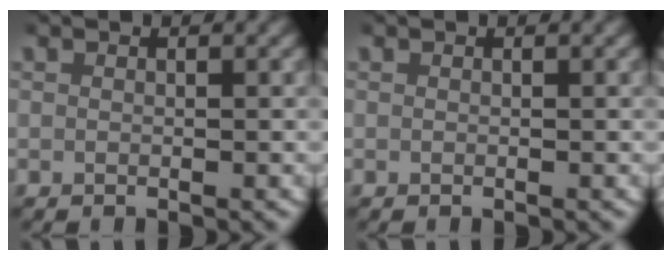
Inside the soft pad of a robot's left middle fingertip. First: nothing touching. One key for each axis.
{"total": 0.0}